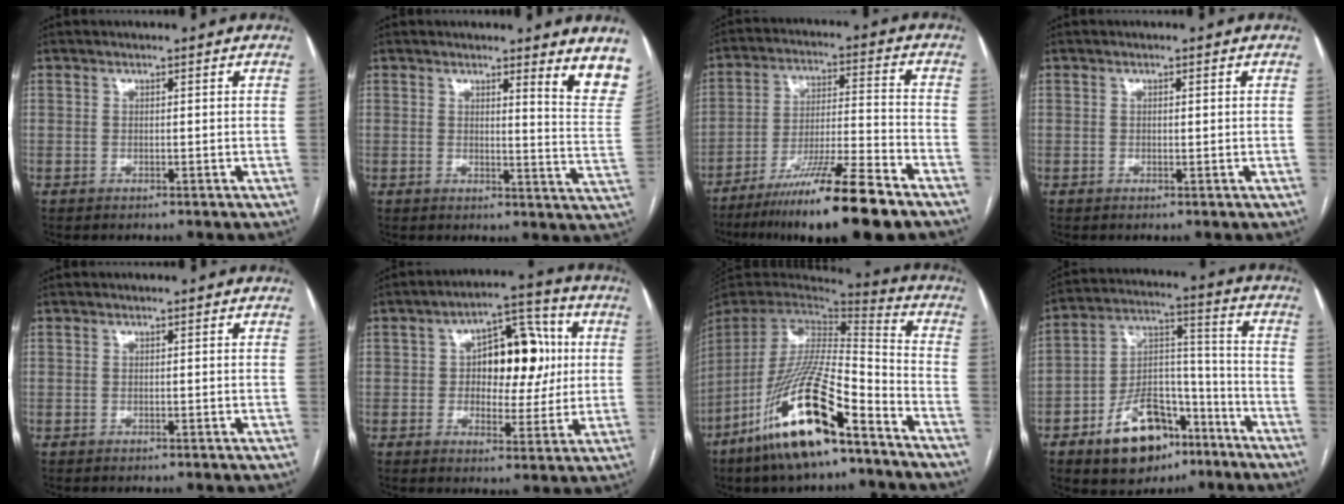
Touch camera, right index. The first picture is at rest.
{"total": 7.8, "force": [6.1, 0.3, 4.9], "torque": [-0.040, -0.041, 0.044]}
{"total": 16.1, "force": [-11.4, -0.3, 11.3], "torque": [-0.188, -0.029, -0.197]}
{"total": 0.6, "force": [0.1, 0.1, 0.5], "torque": [-0.009, 0.000, 0.001]}
{"total": 0.0}
{"total": 12.2, "force": [1.6, 6.5, 10.3], "torque": [-0.134, 0.033, 0.027]}
{"total": 23.0, "force": [-14.2, 4.2, 17.7], "torque": [-0.362, -0.043, -0.264]}
{"total": 15.1, "force": [-9.0, 7.9, 9.2], "torque": [-0.155, 0.024, -0.145]}